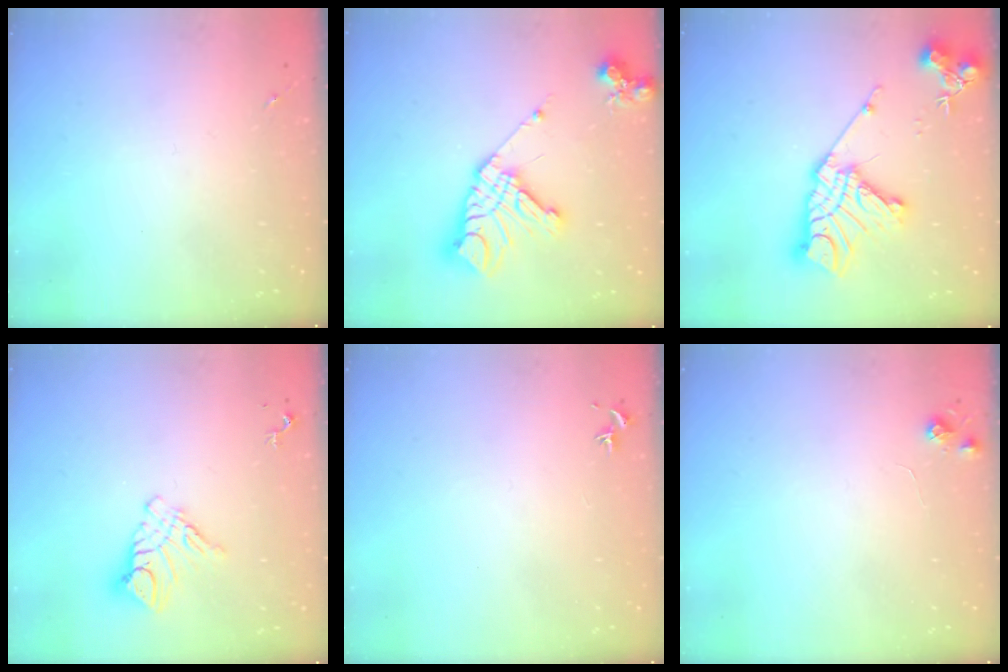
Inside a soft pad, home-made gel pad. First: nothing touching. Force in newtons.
{"total": 20.5, "press": 20.4, "slide": 2.5}
{"total": 20.3, "press": 20.3, "slide": 1.8}
{"total": 10.4, "press": 10.3, "slide": 0.7}
{"total": 0.0}
{"total": 5.3, "press": 5.2, "slide": 0.7}